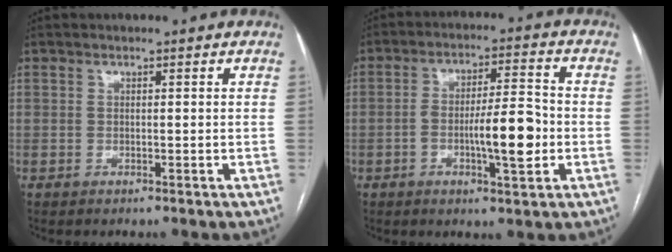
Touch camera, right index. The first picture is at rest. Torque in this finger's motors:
{"motor_torque": [1.37, -0.36, 0.68, 0.15]}